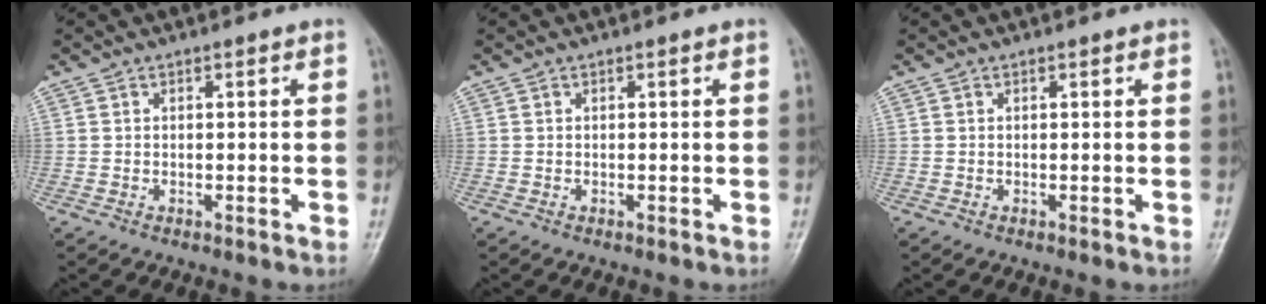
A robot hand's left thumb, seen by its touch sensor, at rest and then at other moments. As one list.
[{"total": 0.0}, {"total": 0.0}]